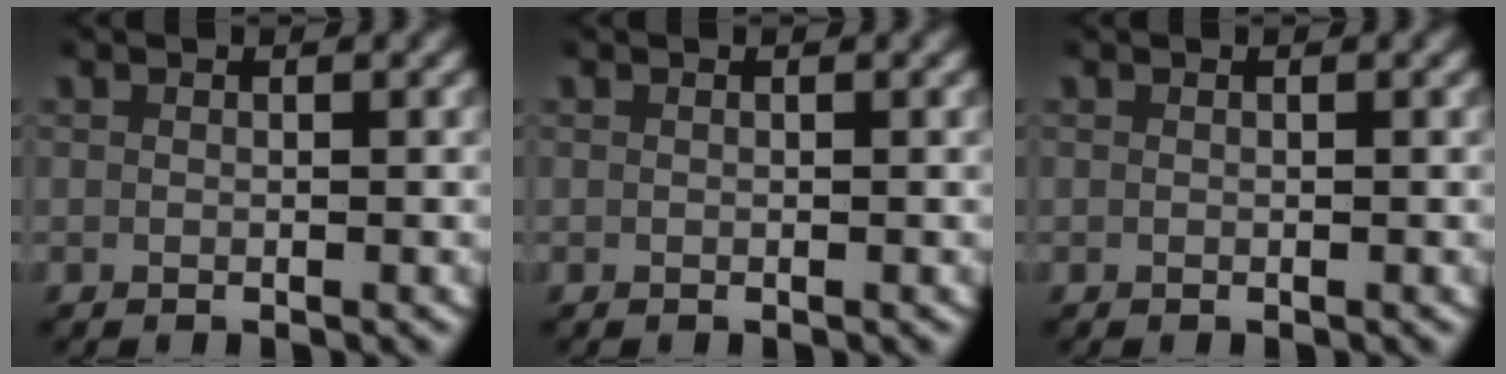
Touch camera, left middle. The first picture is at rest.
{"total": 0.0}
{"total": 0.0}